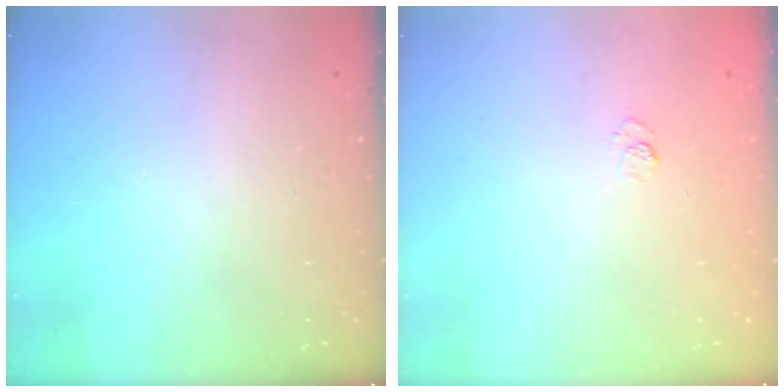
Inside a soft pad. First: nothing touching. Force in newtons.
{"total": 4.2, "press": 4.0, "slide": 1.3}